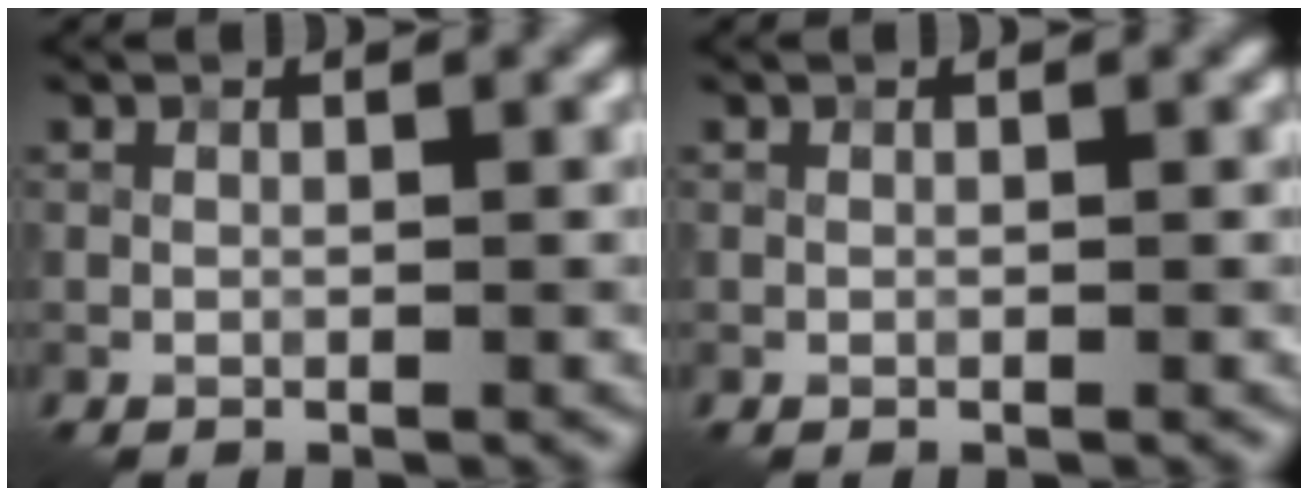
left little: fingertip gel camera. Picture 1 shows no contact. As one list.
[{"total": 0.0}]